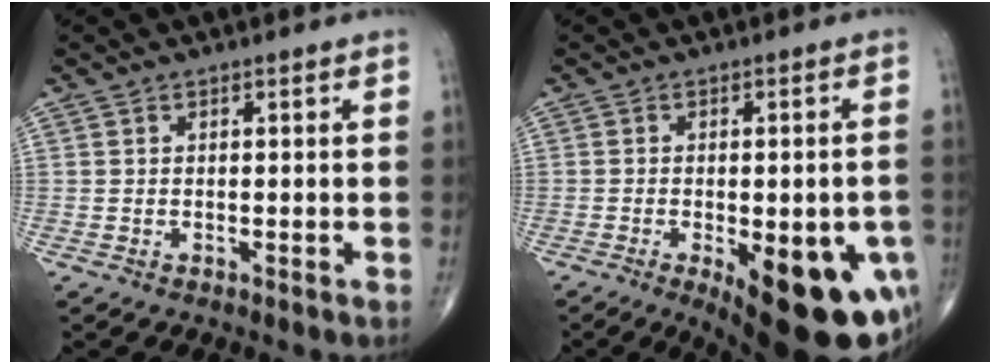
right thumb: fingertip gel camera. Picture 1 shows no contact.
{"total": 20.4, "force": [-7.7, 8.0, 17.1], "torque": [-0.159, -0.005, -0.084]}